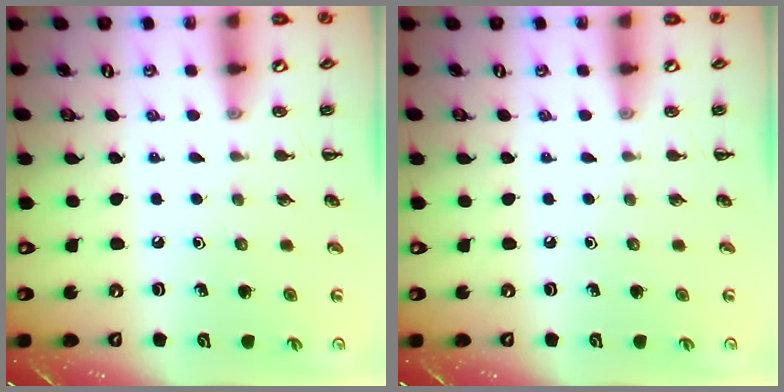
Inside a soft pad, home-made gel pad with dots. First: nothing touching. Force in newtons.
{"total": 0.0}